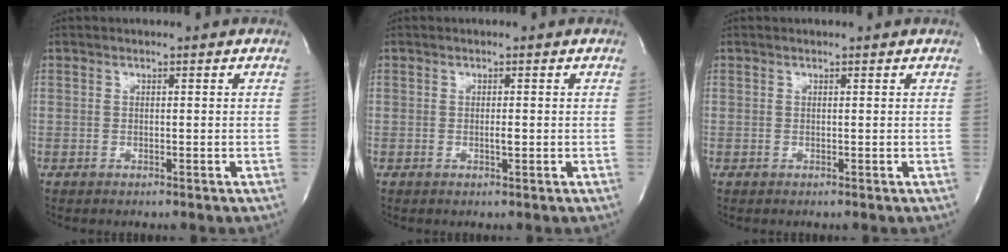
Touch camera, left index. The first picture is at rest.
{"total": 1.1, "force": [-0.9, 0.0, 0.6], "torque": [-0.013, -0.007, -0.014]}
{"total": 0.0}